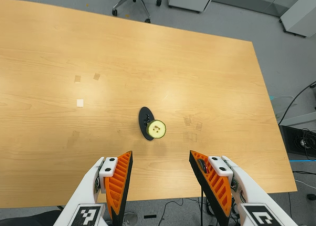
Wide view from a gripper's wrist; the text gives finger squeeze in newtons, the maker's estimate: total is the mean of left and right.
{"total": 0.0}